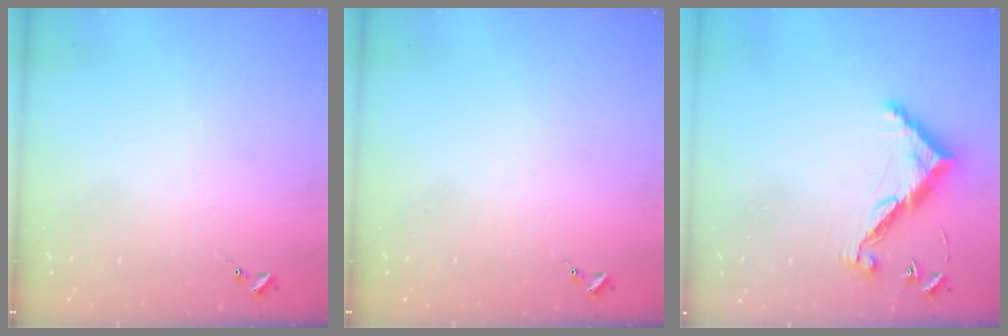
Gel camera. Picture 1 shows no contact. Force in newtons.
{"total": 0.0}
{"total": 10.6, "press": 10.6, "slide": 0.4}